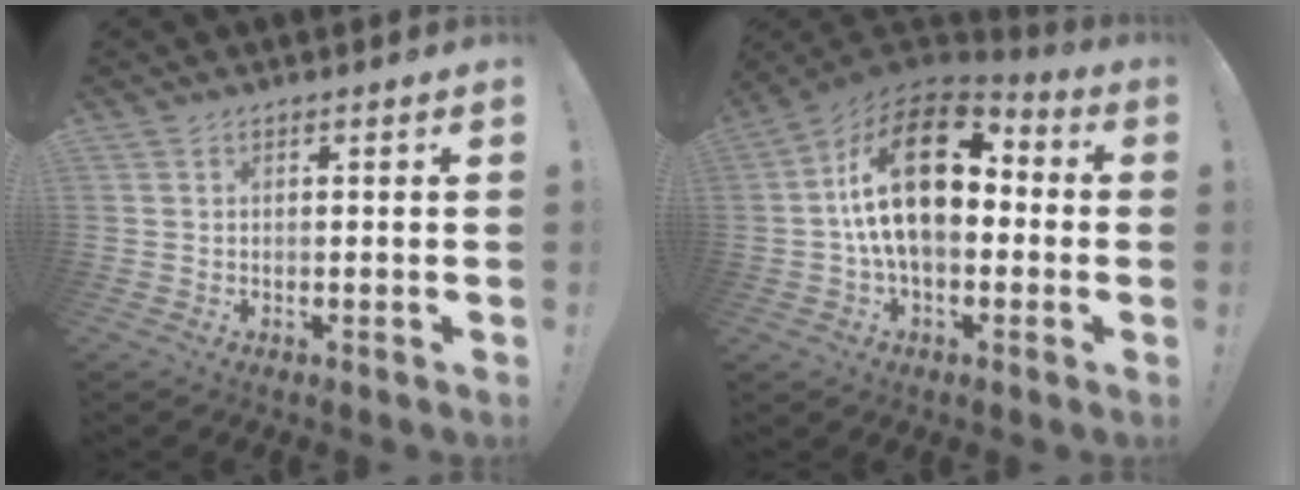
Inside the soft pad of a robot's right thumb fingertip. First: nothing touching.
{"total": 22.6, "force": [3.6, 12.2, 18.7], "torque": [-0.317, -0.001, 0.065]}